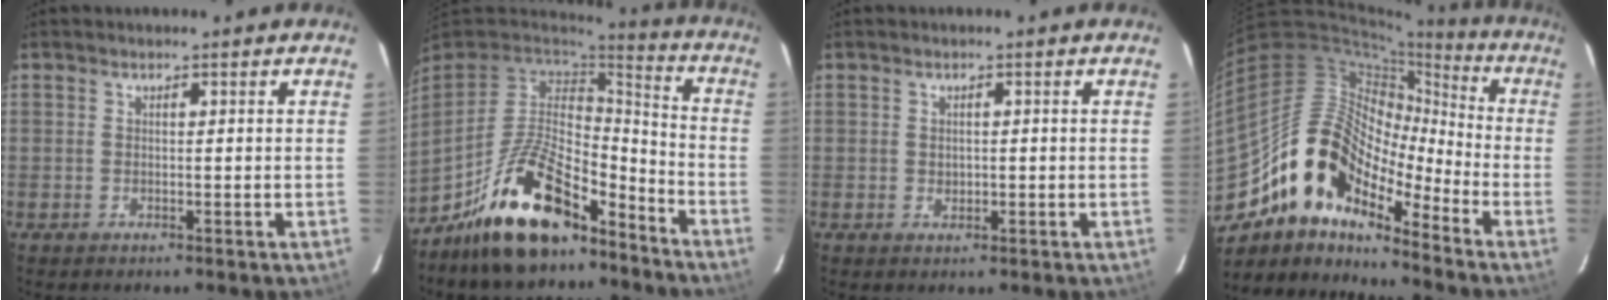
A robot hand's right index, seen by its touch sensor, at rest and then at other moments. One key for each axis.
{"total": 19.0, "fx": -13.2, "fy": 7.8, "fz": 11.3, "tx": -0.231, "ty": 0.010, "tz": -0.221}
{"total": 1.2, "fx": 0.0, "fy": 1.1, "fz": 0.6, "tx": -0.007, "ty": 0.002, "tz": 0.002}
{"total": 16.6, "fx": -11.2, "fy": 8.5, "fz": 8.8, "tx": -0.166, "ty": 0.011, "tz": -0.219}